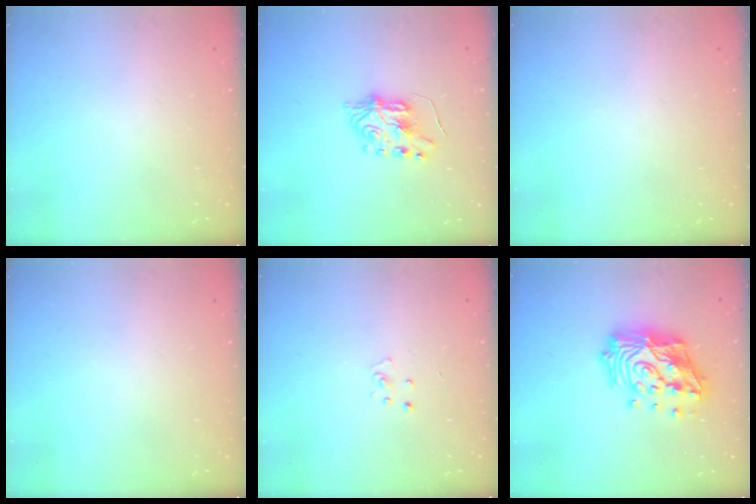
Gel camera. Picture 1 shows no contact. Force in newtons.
{"total": 7.5, "press": 7.5, "slide": 0.8}
{"total": 0.0}
{"total": 0.0}
{"total": 2.7, "press": 2.7, "slide": 0.3}
{"total": 25.6, "press": 25.5, "slide": 2.2}